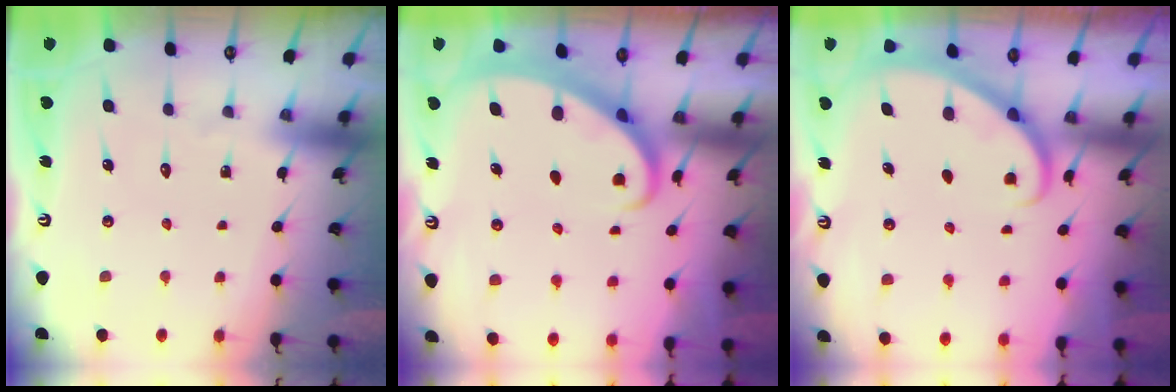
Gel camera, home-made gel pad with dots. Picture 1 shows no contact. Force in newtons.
{"total": 2.6, "press": 2.6, "slide": 0.2}
{"total": 3.7, "press": 3.7, "slide": 0.1}